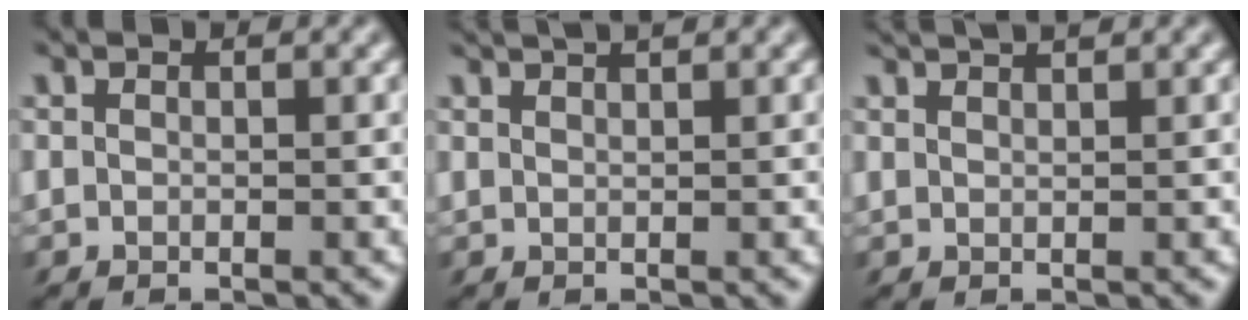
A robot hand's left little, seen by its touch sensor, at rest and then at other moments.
{"total": 2.6, "force": [2.3, 0.1, 1.3], "torque": [-0.028, 0.021, 0.034]}
{"total": 2.9, "force": [2.6, 0.1, 1.2], "torque": [-0.029, 0.020, 0.037]}